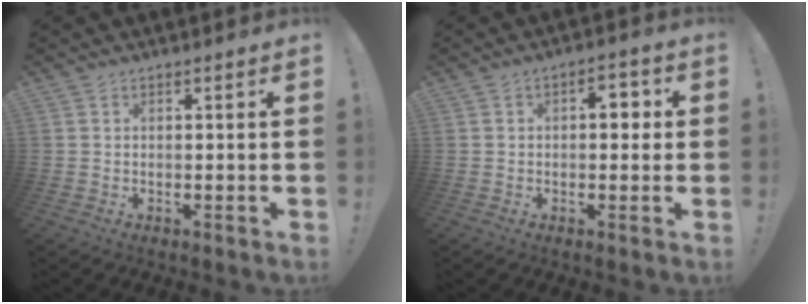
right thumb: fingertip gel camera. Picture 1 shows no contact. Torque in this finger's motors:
{"motor_torque": [0.93, 0.76, 0.28, -0.30, 0.00]}